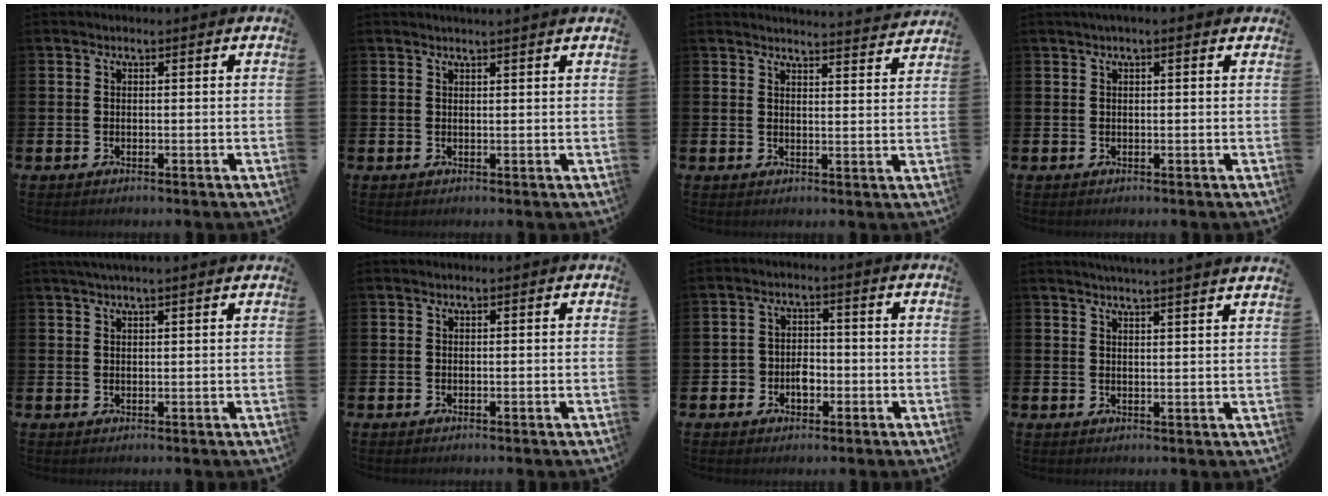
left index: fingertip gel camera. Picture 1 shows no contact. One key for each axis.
{"total": 1.0, "fx": 1.0, "fy": -0.2, "fz": 0.2, "tx": 0.002, "ty": -0.004, "tz": 0.018}
{"total": 3.7, "fx": 3.7, "fy": -0.3, "fz": 0.1, "tx": 0.004, "ty": -0.031, "tz": 0.063}
{"total": 0.9, "fx": 0.6, "fy": 0.0, "fz": 0.7, "tx": -0.011, "ty": 0.002, "tz": 0.009}
{"total": 1.9, "fx": 1.7, "fy": -0.1, "fz": 0.9, "tx": -0.014, "ty": -0.002, "tz": 0.030}
{"total": 0.0}
{"total": 3.1, "fx": -1.3, "fy": 2.5, "fz": 1.3, "tx": -0.020, "ty": 0.002, "tz": -0.032}
{"total": 3.5, "fx": 3.3, "fy": -1.0, "fz": 0.0, "tx": -0.002, "ty": -0.023, "tz": 0.059}